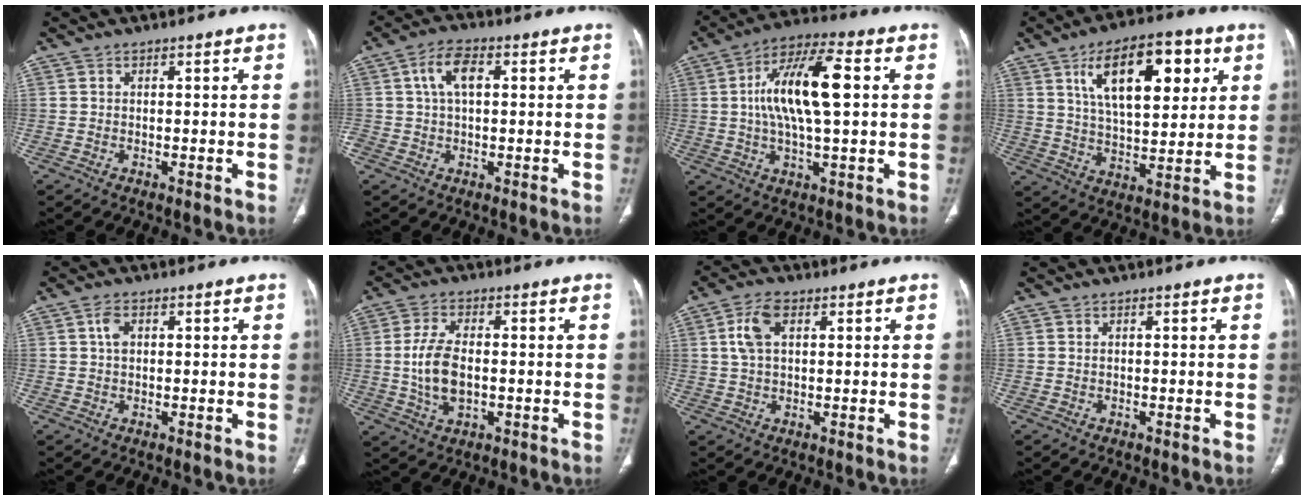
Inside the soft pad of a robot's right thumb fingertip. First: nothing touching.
{"total": 6.4, "force": [1.6, 3.5, 5.1], "torque": [-0.098, 0.014, 0.029]}
{"total": 15.0, "force": [2.1, 5.0, 13.9], "torque": [-0.264, 0.016, 0.032]}
{"total": 17.9, "force": [7.1, 8.3, 14.2], "torque": [-0.192, -0.016, 0.120]}
{"total": 2.8, "force": [0.9, 1.8, 2.0], "torque": [-0.038, 0.005, 0.017]}
{"total": 8.6, "force": [-0.5, 4.7, 7.2], "torque": [-0.148, 0.002, -0.006]}
{"total": 6.2, "force": [2.0, 3.5, 4.8], "torque": [-0.103, 0.009, 0.041]}
{"total": 0.0}